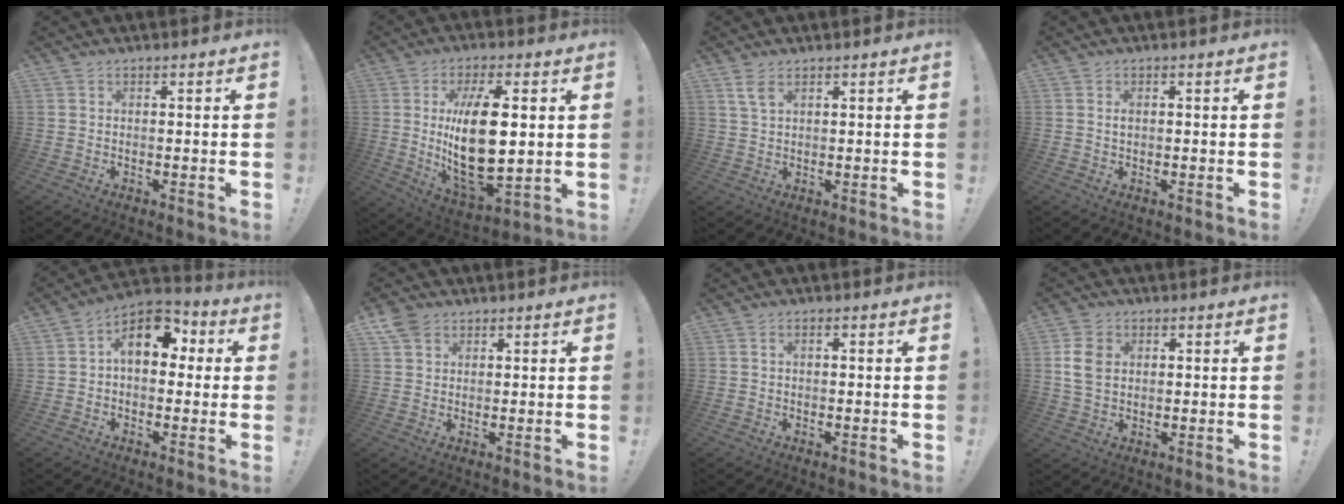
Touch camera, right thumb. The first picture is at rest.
{"total": 20.3, "force": [2.7, 9.2, 17.9], "torque": [-0.336, -0.027, 0.043]}
{"total": 3.8, "force": [2.0, 1.4, 2.8], "torque": [-0.052, -0.004, 0.037]}
{"total": 0.8, "force": [0.4, 0.5, 0.4], "torque": [-0.005, 0.001, 0.006]}
{"total": 12.7, "force": [3.3, 8.4, 8.9], "torque": [-0.132, 0.007, 0.067]}
{"total": 5.0, "force": [2.9, 3.5, 1.9], "torque": [-0.037, -0.005, 0.057]}
{"total": 1.1, "force": [0.0, 0.5, 1.0], "torque": [-0.027, 0.007, 0.001]}
{"total": 7.3, "force": [1.8, 5.5, 4.4], "torque": [-0.086, 0.008, 0.037]}